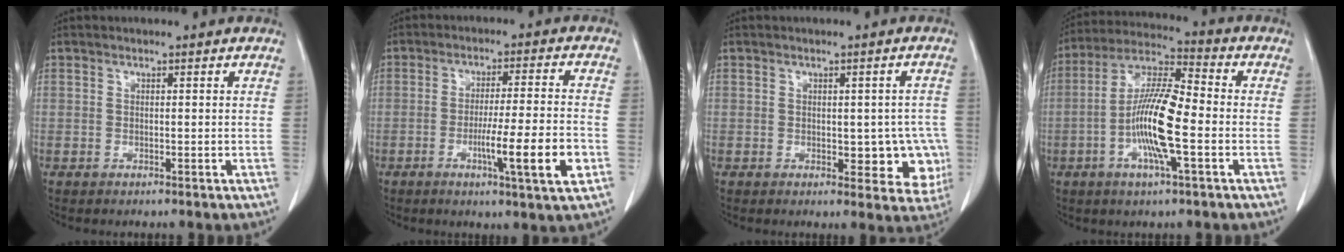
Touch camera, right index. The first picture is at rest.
{"total": 10.1, "force": [-3.4, -0.4, 9.5], "torque": [-0.152, -0.014, -0.055]}
{"total": 7.6, "force": [-1.1, 4.0, 6.4], "torque": [-0.046, 0.010, -0.006]}
{"total": 12.8, "force": [-3.0, 1.7, 12.3], "torque": [-0.241, 0.002, -0.063]}